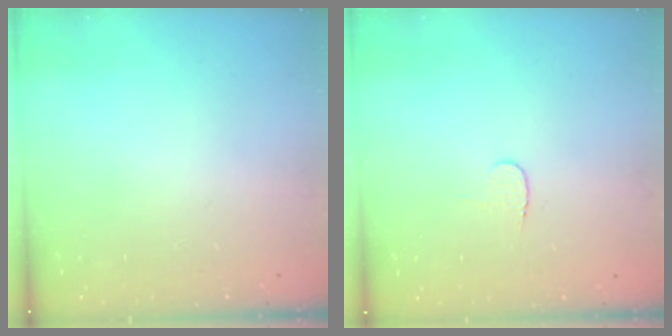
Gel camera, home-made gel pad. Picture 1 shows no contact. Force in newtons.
{"total": 3.3, "press": 3.3, "slide": 0.3}